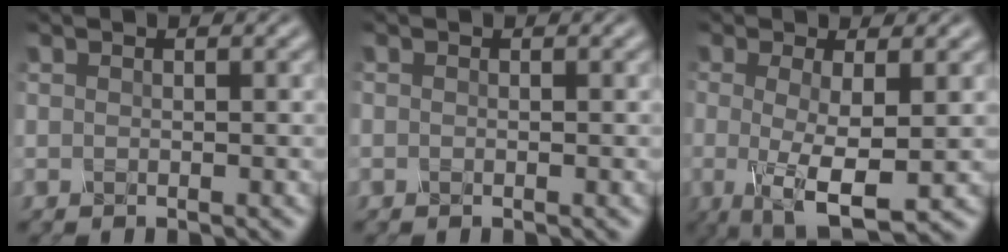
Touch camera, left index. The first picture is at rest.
{"total": 0.0}
{"total": 5.8, "force": [-1.1, 1.4, 5.5], "torque": [-0.093, -0.014, -0.021]}